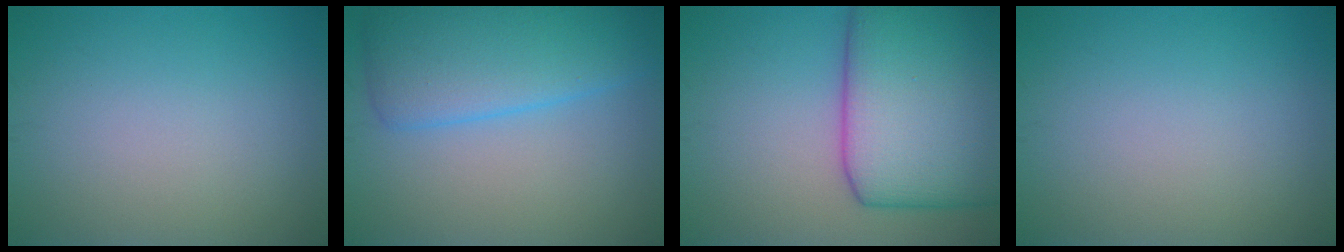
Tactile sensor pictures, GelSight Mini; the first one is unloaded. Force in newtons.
{"total": 6.8, "press": 6.8, "slide": 0.3}
{"total": 13.4, "press": 13.4, "slide": 0.4}
{"total": 0.0}